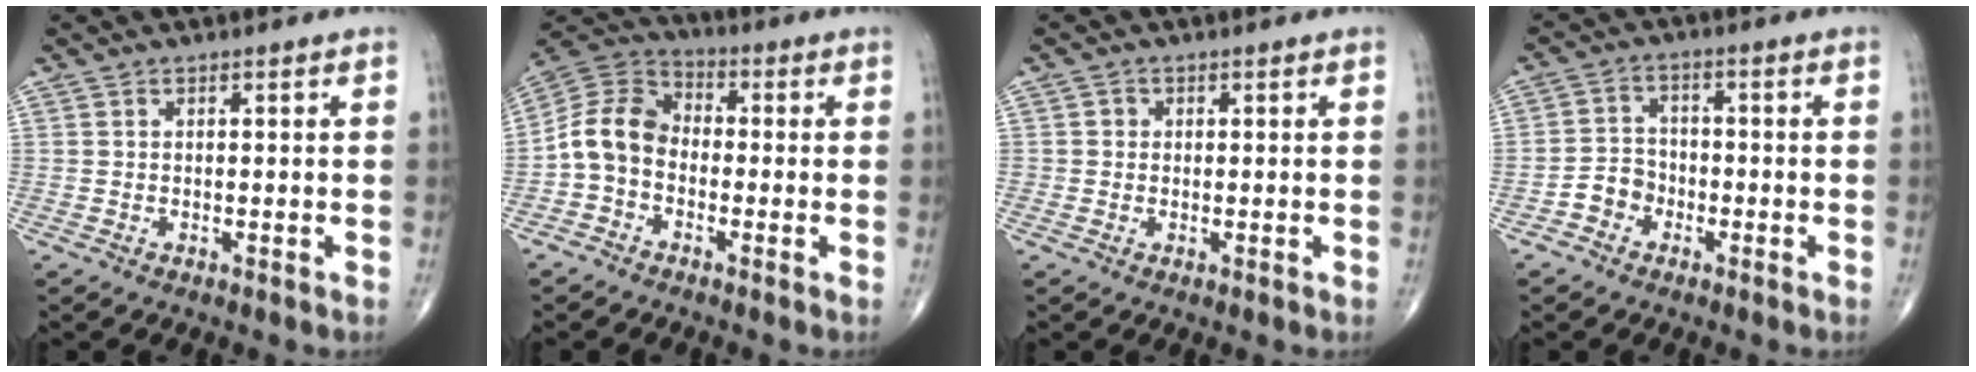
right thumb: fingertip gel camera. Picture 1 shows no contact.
{"total": 9.1, "force": [-2.1, 7.0, 5.5], "torque": [-0.093, 0.036, -0.058]}
{"total": 1.3, "force": [0.0, 1.3, 0.2], "torque": [0.005, 0.003, -0.002]}
{"total": 4.6, "force": [-2.3, 3.7, 1.4], "torque": [-0.005, 0.021, -0.051]}